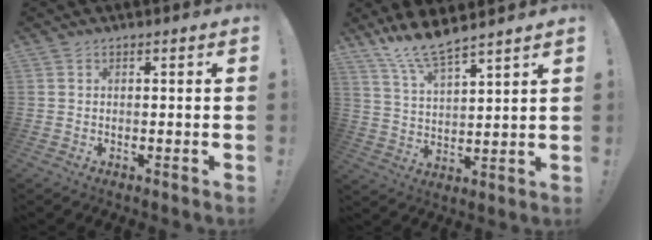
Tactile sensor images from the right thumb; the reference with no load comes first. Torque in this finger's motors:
{"motor_torque": [0.82, -0.78, 0.28, -0.17, -0.02]}